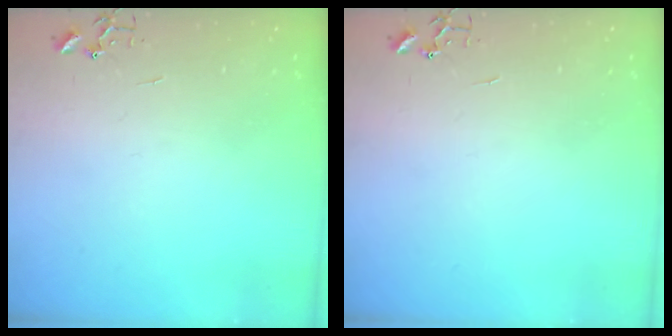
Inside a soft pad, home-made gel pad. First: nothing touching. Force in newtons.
{"total": 0.0}